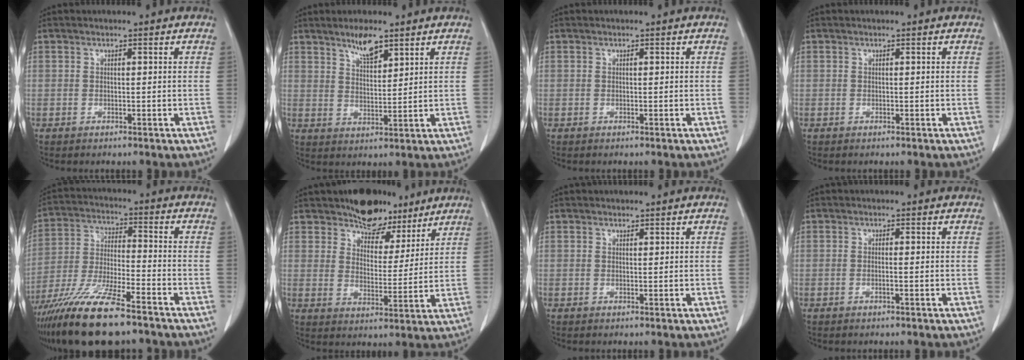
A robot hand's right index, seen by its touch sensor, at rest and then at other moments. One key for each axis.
{"total": 4.9, "fx": 3.6, "fy": 1.1, "fz": 3.1, "tx": -0.058, "ty": -0.003, "tz": 0.066}
{"total": 0.0}
{"total": 0.0}
{"total": 15.9, "fx": -11.8, "fy": 2.3, "fz": 10.4, "tx": -0.219, "ty": -0.040, "tz": -0.216}
{"total": 8.5, "fx": 6.7, "fy": 4.5, "fz": 2.6, "tx": -0.028, "ty": 0.001, "tz": 0.108}
{"total": 0.0}
{"total": 0.7, "fx": -0.3, "fy": -0.1, "fz": 0.6, "tx": -0.011, "ty": 0.001, "tz": -0.005}